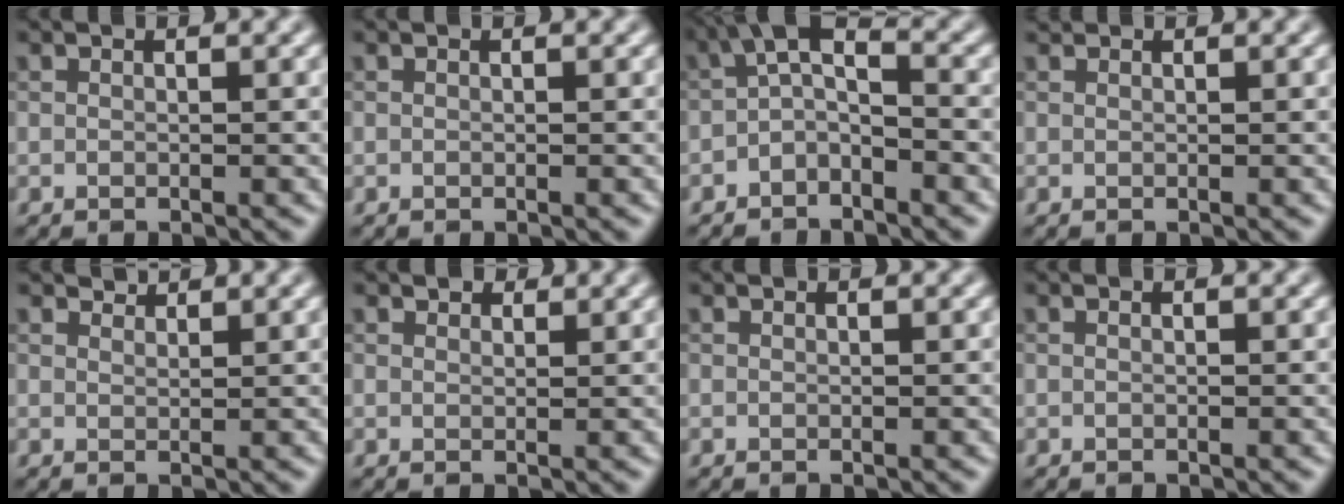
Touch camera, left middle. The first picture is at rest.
{"total": 0.0}
{"total": 2.9, "force": [-1.2, 1.3, 2.3], "torque": [-0.042, 0.012, -0.032]}
{"total": 0.6, "force": [0.5, 0.1, 0.1], "torque": [-0.003, 0.000, 0.008]}
{"total": 1.9, "force": [1.8, 0.4, 0.3], "torque": [-0.011, -0.001, 0.027]}
{"total": 1.3, "force": [1.1, 0.6, 0.3], "torque": [-0.006, -0.004, 0.012]}
{"total": 0.0}
{"total": 0.0}